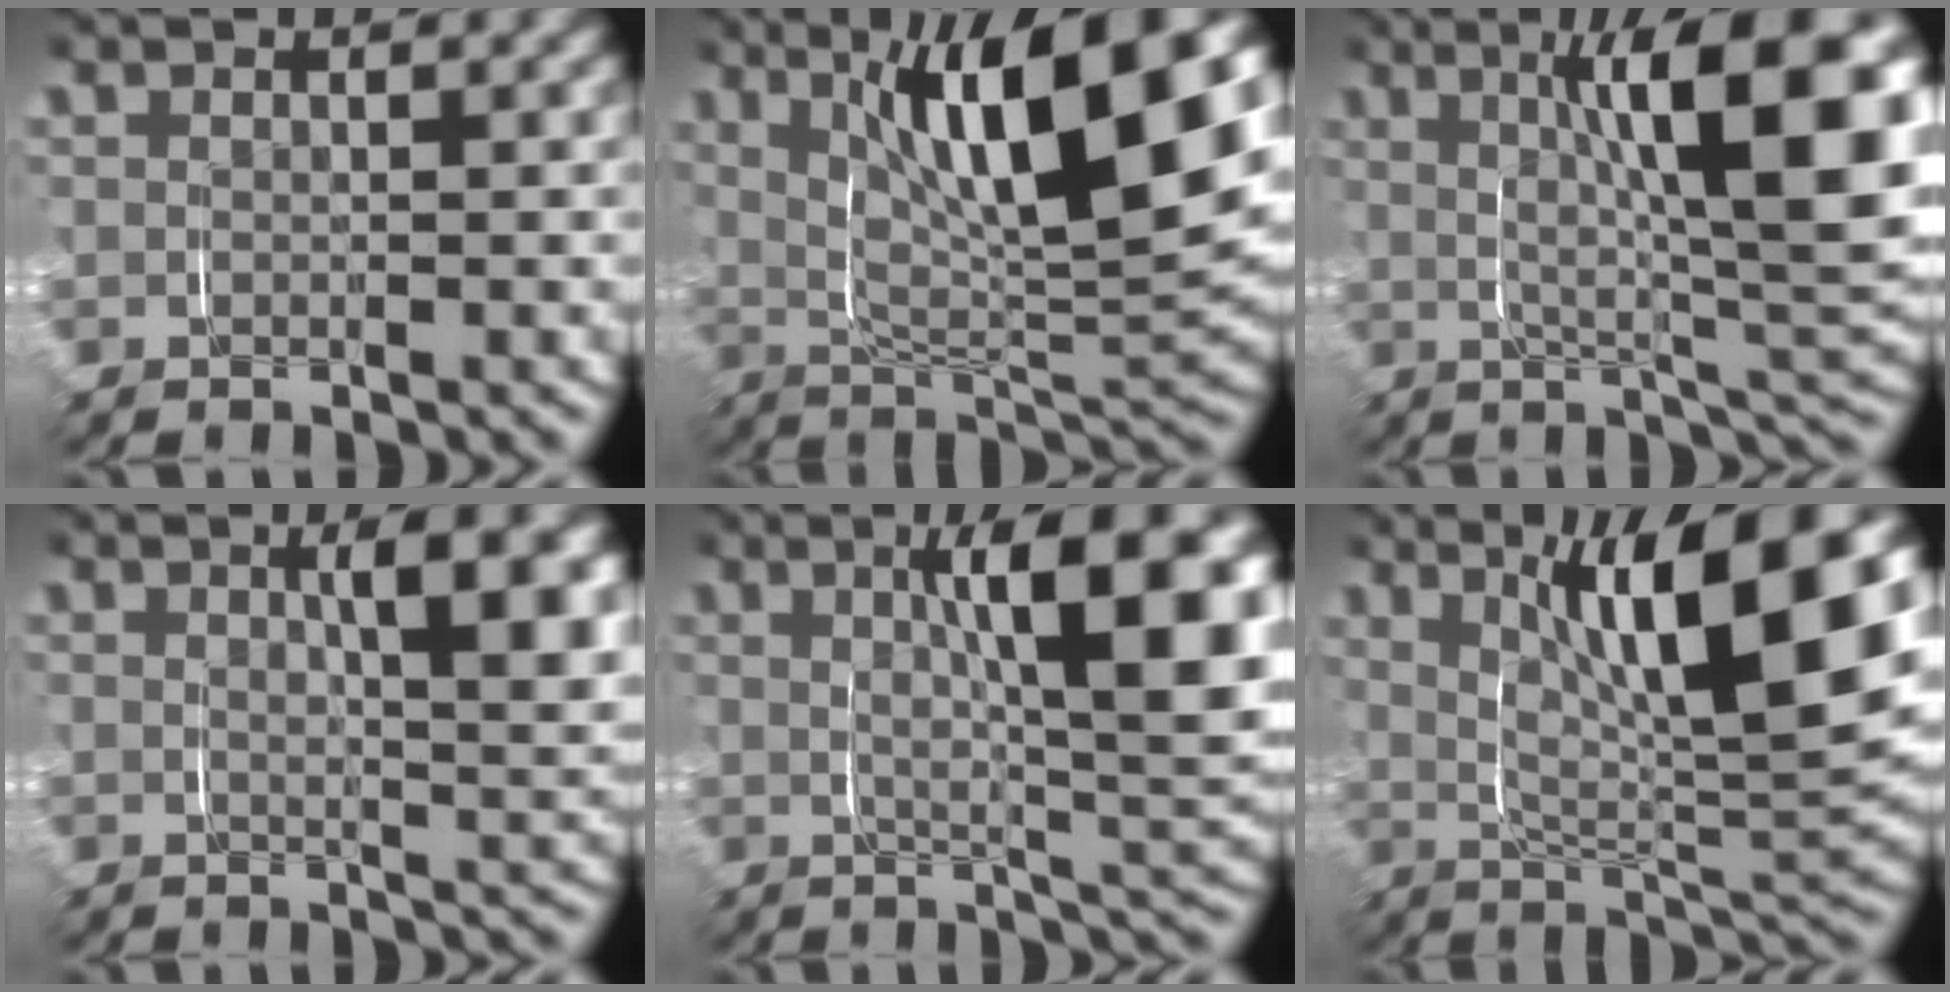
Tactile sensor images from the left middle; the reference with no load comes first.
{"total": 14.2, "force": [4.6, 4.9, 12.5], "torque": [-0.184, 0.021, 0.069]}
{"total": 12.1, "force": [2.4, 3.3, 11.4], "torque": [-0.150, 0.009, 0.033]}
{"total": 5.6, "force": [1.7, 1.3, 5.2], "torque": [-0.072, 0.001, 0.029]}
{"total": 10.2, "force": [2.2, 2.5, 9.6], "torque": [-0.121, 0.017, 0.031]}
{"total": 12.8, "force": [3.9, 4.2, 11.5], "torque": [-0.166, 0.013, 0.059]}